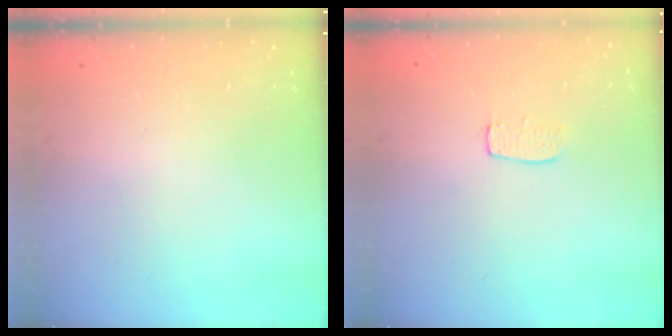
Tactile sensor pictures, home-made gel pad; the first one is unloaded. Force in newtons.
{"total": 5.1, "press": 5.1, "slide": 0.4}